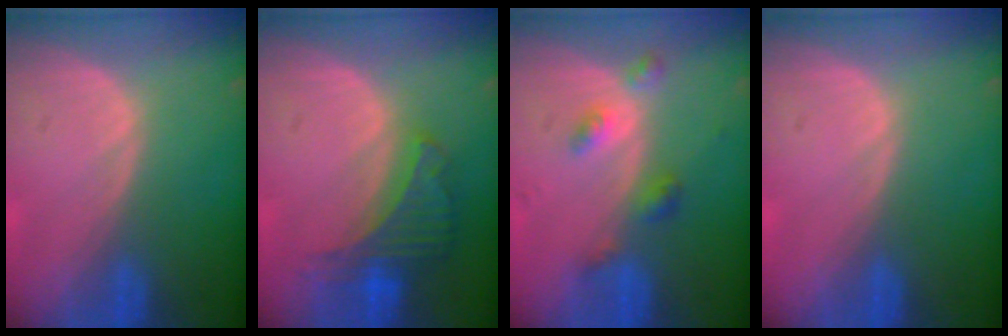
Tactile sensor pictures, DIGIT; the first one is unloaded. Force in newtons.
{"total": 6.5, "press": 6.0, "slide": 2.4}
{"total": 4.5, "press": 4.0, "slide": 1.9}
{"total": 0.0}